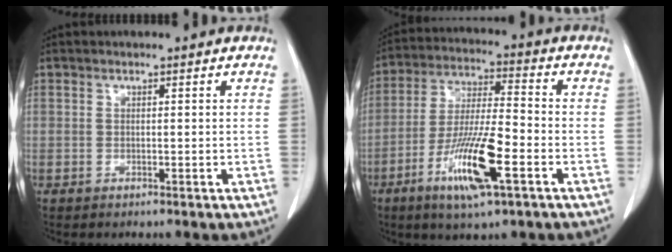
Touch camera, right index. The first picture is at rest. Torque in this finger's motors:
{"motor_torque": [1.49, -0.65, 0.35, 0.11]}